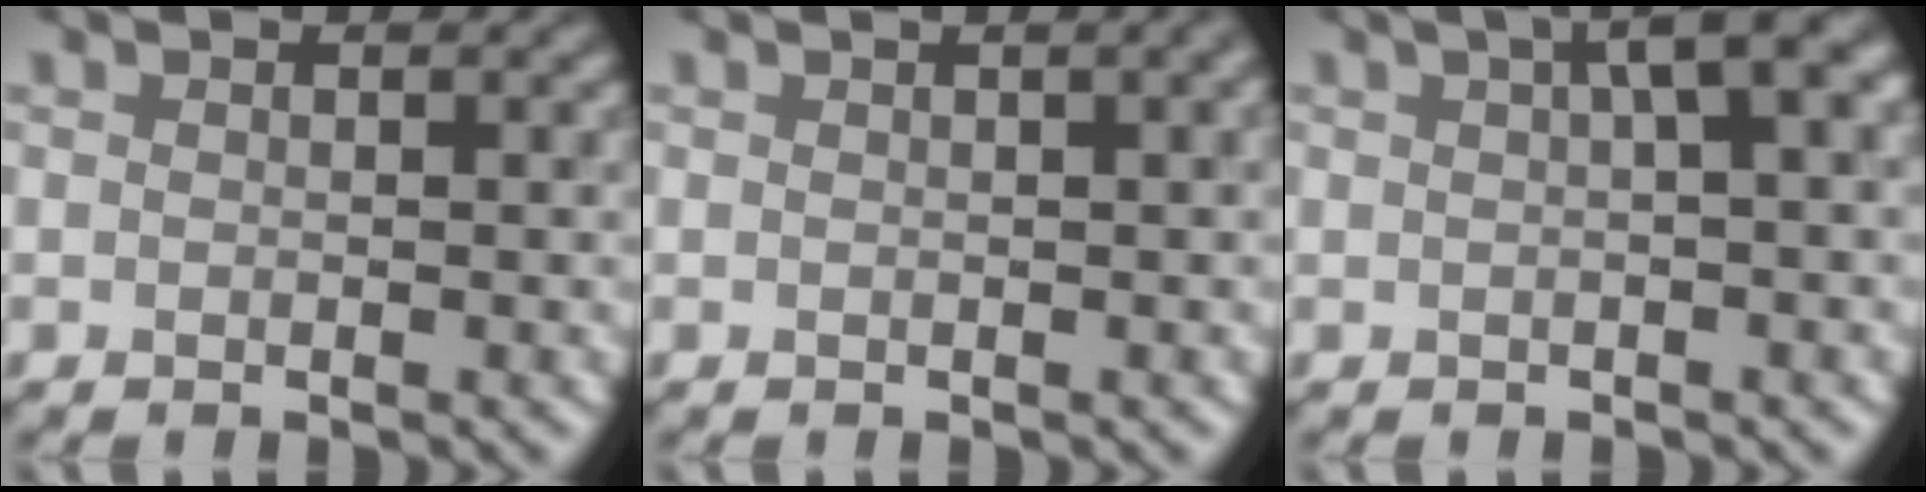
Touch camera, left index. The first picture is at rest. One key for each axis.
{"total": 3.7, "fx": 1.3, "fy": 1.7, "fz": 2.9, "tx": -0.021, "ty": 0.021, "tz": -0.005}
{"total": 4.6, "fx": 1.6, "fy": 1.0, "fz": 4.2, "tx": -0.050, "ty": 0.019, "tz": 0.016}